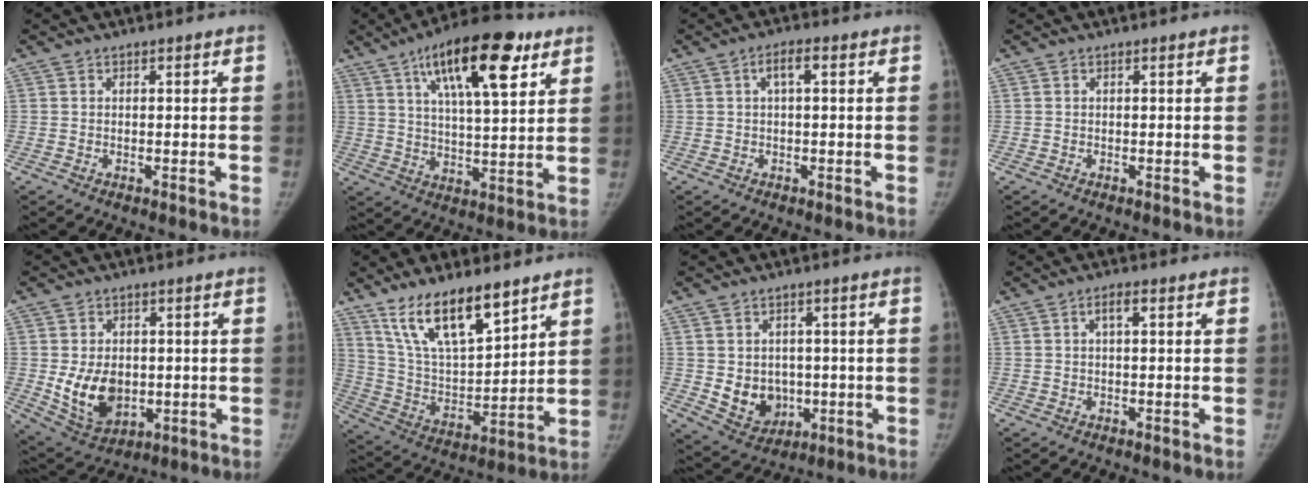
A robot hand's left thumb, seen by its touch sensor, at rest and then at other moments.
{"total": 18.8, "force": [9.5, 6.5, 14.9], "torque": [-0.212, -0.026, 0.151]}
{"total": 2.9, "force": [0.7, 1.0, 2.6], "torque": [-0.049, 0.011, 0.010]}
{"total": 0.0}
{"total": 10.8, "force": [-0.6, 7.9, 7.3], "torque": [-0.095, -0.011, 0.011]}
{"total": 16.4, "force": [11.3, 5.7, 10.5], "torque": [-0.157, -0.059, 0.221]}
{"total": 8.5, "force": [-0.6, 7.1, 4.5], "torque": [-0.035, -0.005, 0.012]}
{"total": 2.1, "force": [0.7, 0.7, 1.9], "torque": [-0.036, 0.008, 0.009]}